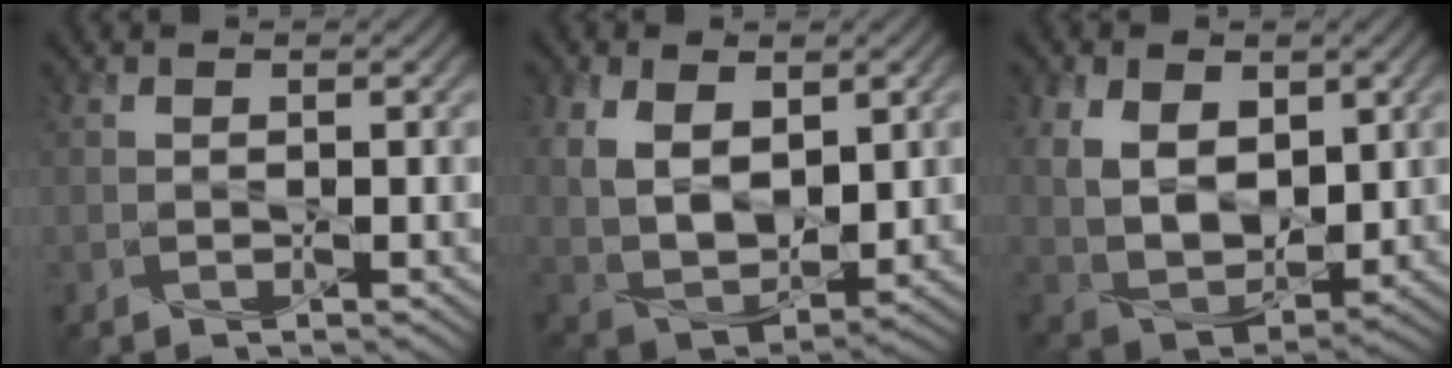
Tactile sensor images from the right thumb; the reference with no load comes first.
{"total": 10.0, "force": [2.9, 6.3, 7.3], "torque": [-0.170, -0.011, 0.058]}
{"total": 11.0, "force": [3.1, 7.4, 7.5], "torque": [-0.174, -0.009, 0.052]}